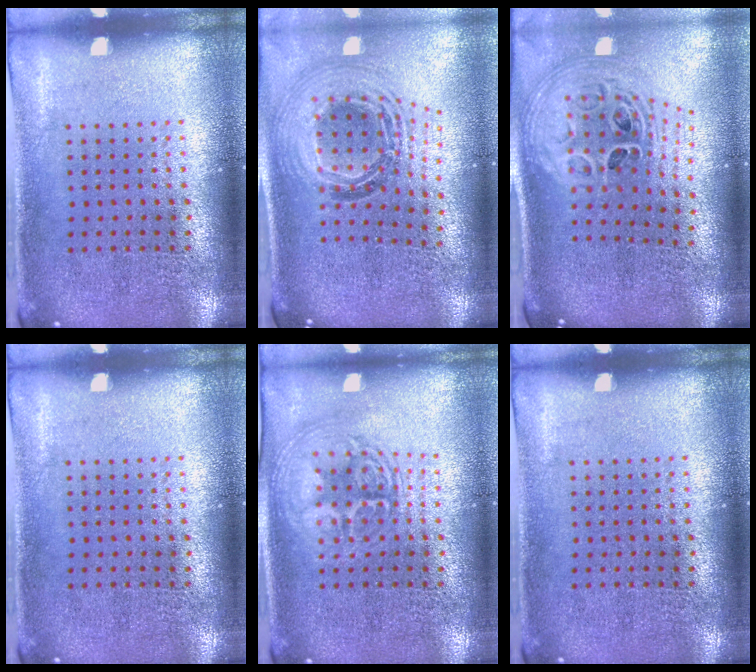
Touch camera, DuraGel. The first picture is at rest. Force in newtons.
{"total": 1.6, "press": 1.4, "slide": 0.8}
{"total": 2.9, "press": 2.1, "slide": 2.1}
{"total": 0.0}
{"total": 2.8, "press": 2.8, "slide": 0.4}
{"total": 0.0}